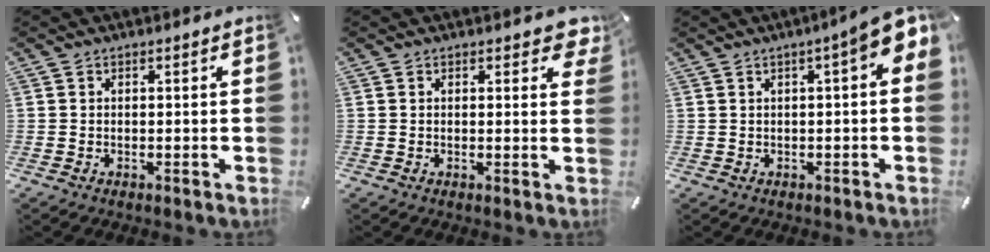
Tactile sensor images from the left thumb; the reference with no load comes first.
{"total": 2.7, "force": [1.6, 1.3, 1.8], "torque": [-0.009, -0.008, 0.021]}
{"total": 6.1, "force": [2.4, 1.5, 5.4], "torque": [-0.086, -0.012, 0.039]}